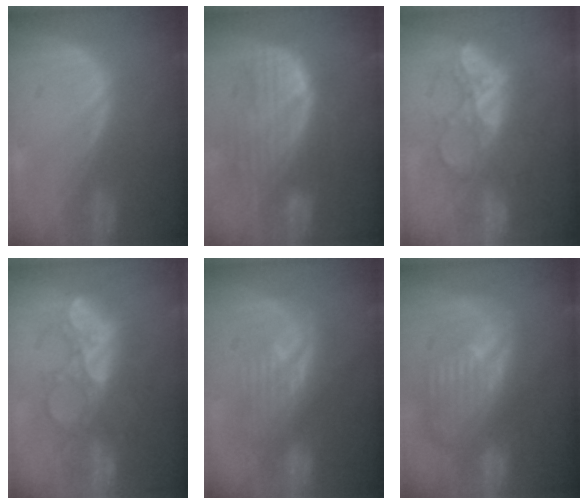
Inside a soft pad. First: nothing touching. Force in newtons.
{"total": 10.2, "press": 8.9, "slide": 5.1}
{"total": 9.2, "press": 8.5, "slide": 3.5}
{"total": 8.8, "press": 8.5, "slide": 2.3}
{"total": 8.2, "press": 8.1, "slide": 1.4}
{"total": 11.8, "press": 10.2, "slide": 6.0}